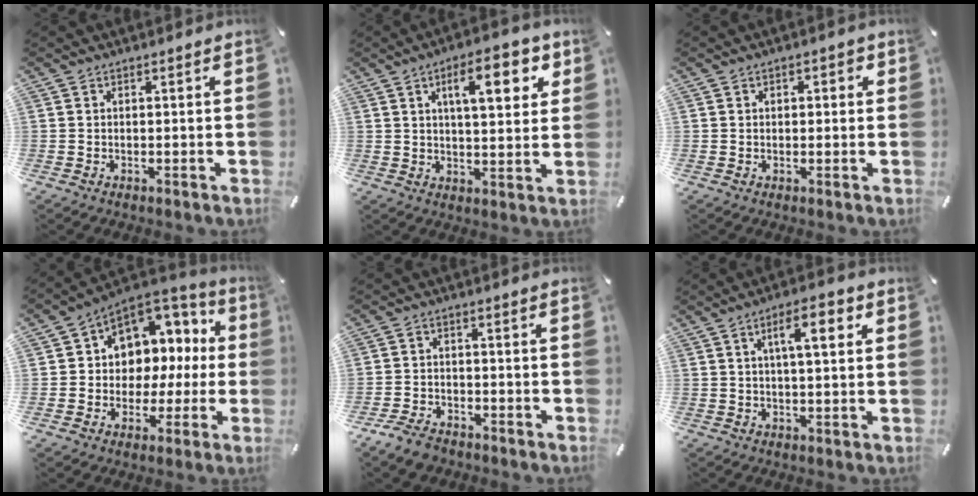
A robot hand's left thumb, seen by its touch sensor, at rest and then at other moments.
{"total": 12.3, "force": [5.3, 4.7, 10.0], "torque": [-0.145, -0.008, 0.082]}
{"total": 1.4, "force": [0.1, 1.2, 0.7], "torque": [-0.008, 0.004, -0.003]}
{"total": 8.9, "force": [2.3, 8.2, 2.5], "torque": [-0.043, -0.032, 0.051]}
{"total": 4.8, "force": [-4.0, 2.3, 1.6], "torque": [-0.042, 0.020, -0.079]}
{"total": 8.2, "force": [2.9, 2.5, 7.3], "torque": [-0.115, -0.005, 0.040]}